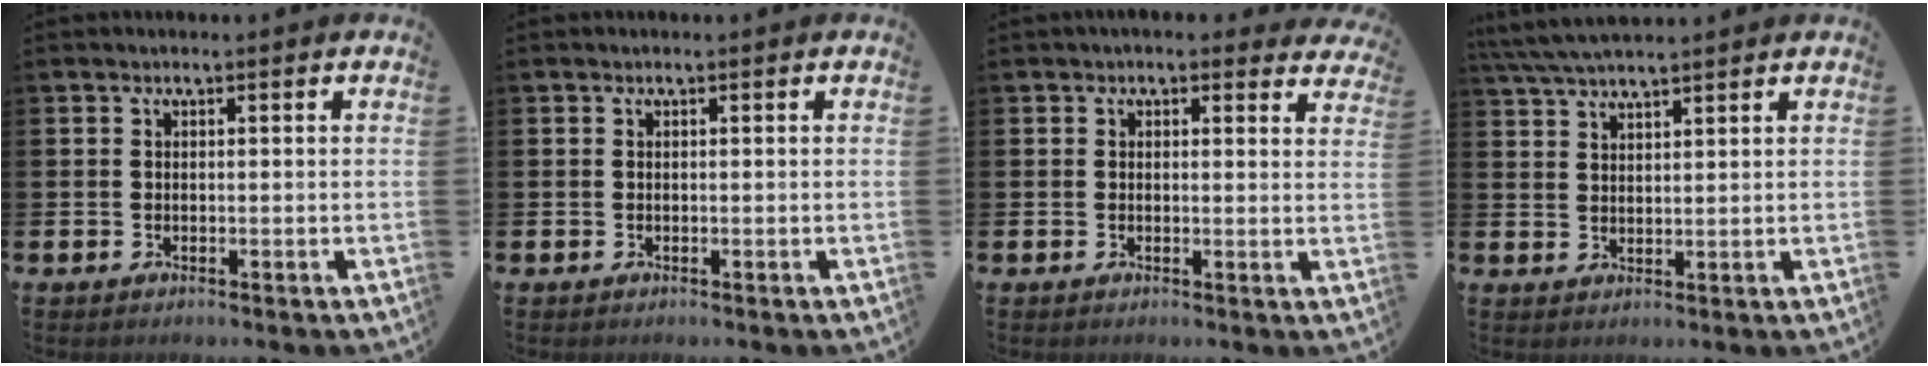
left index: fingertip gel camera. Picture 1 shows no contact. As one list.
[{"total": 0.0}, {"total": 2.1, "force": [2.0, 0.7, 0.2], "torque": [0.005, -0.009, 0.033]}, {"total": 4.7, "force": [4.4, 0.3, 1.6], "torque": [-0.044, -0.011, 0.080]}]